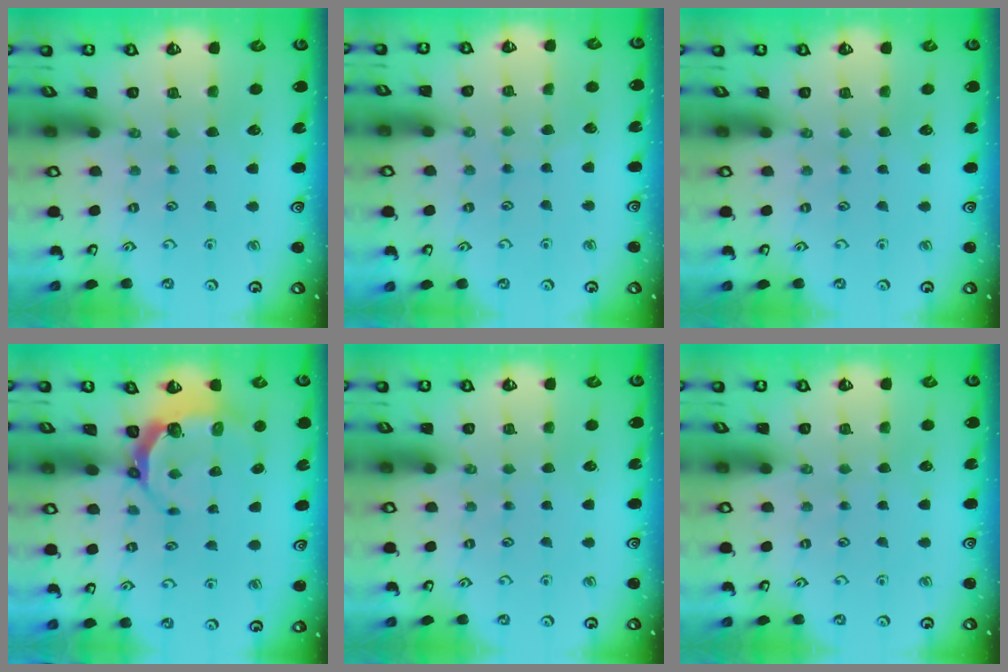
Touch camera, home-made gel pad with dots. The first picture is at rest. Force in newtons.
{"total": 4.4, "press": 4.3, "slide": 0.4}
{"total": 0.0}
{"total": 5.7, "press": 4.8, "slide": 3.1}
{"total": 0.0}
{"total": 0.0}